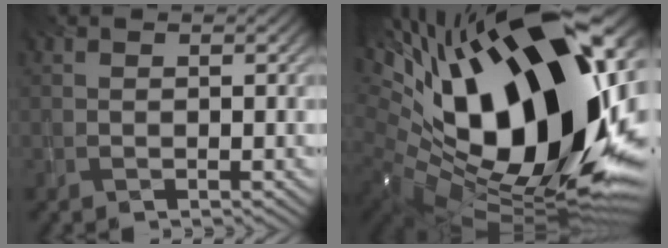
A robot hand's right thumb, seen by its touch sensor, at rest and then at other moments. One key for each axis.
{"total": 21.9, "fx": 2.8, "fy": 11.6, "fz": 18.4, "tx": -0.366, "ty": -0.016, "tz": 0.050}